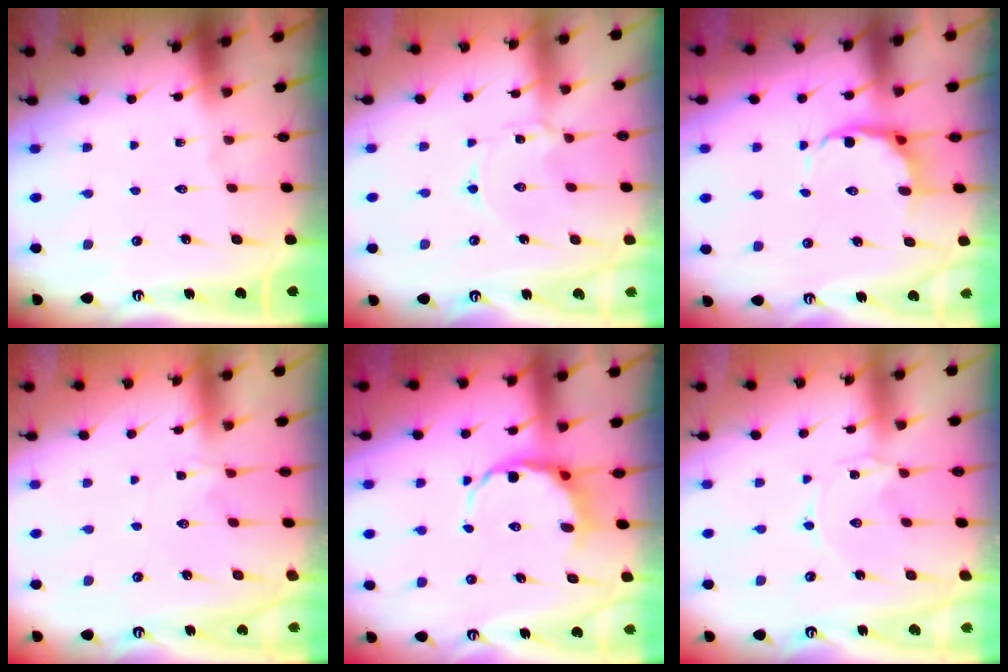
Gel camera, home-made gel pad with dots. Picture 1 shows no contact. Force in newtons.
{"total": 1.2, "press": 1.2, "slide": 0.2}
{"total": 6.8, "press": 6.3, "slide": 2.6}
{"total": 1.6, "press": 1.6, "slide": 0.3}
{"total": 8.3, "press": 7.9, "slide": 2.3}
{"total": 0.0}